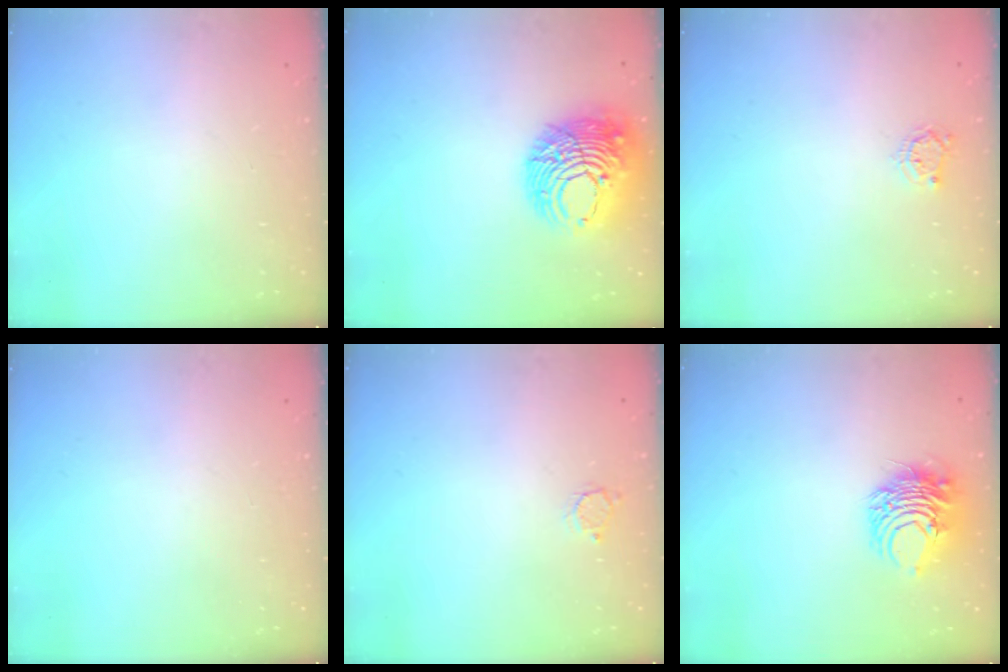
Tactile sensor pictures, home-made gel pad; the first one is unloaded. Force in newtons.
{"total": 13.5, "press": 13.4, "slide": 1.5}
{"total": 3.3, "press": 3.3, "slide": 0.3}
{"total": 0.0}
{"total": 2.8, "press": 2.8, "slide": 0.3}
{"total": 9.7, "press": 9.7, "slide": 0.7}